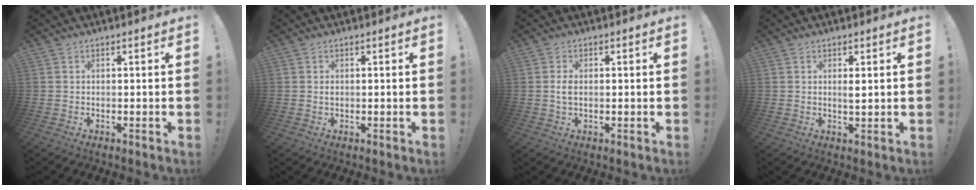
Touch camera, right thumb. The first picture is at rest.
{"total": 0.6, "force": [-0.1, 0.6, 0.3], "torque": [-0.014, 0.005, 0.000]}
{"total": 2.7, "force": [-0.2, 1.5, 2.2], "torque": [-0.047, 0.002, -0.005]}
{"total": 2.1, "force": [0.6, 0.5, 2.0], "torque": [-0.027, -0.008, 0.006]}